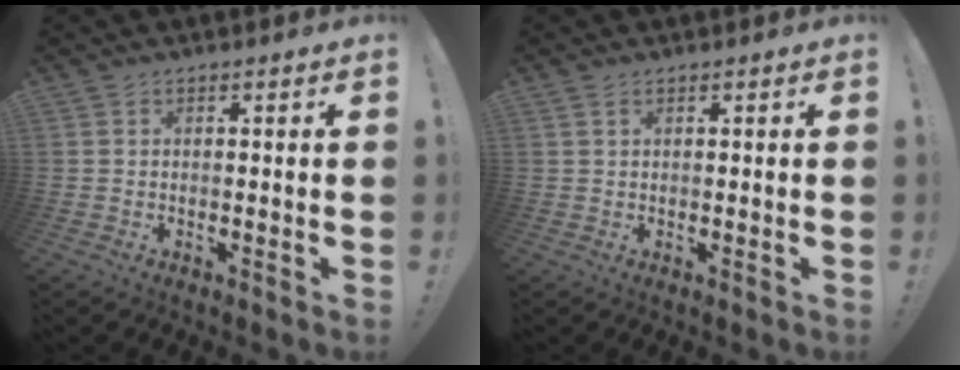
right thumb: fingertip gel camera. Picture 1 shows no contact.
{"total": 1.1, "force": [0.7, 0.5, 0.7], "torque": [-0.006, -0.003, 0.011]}